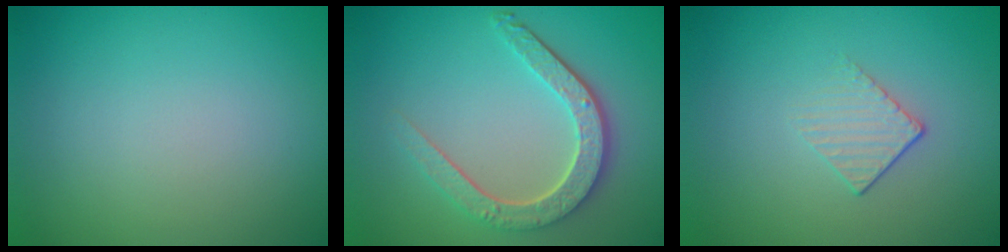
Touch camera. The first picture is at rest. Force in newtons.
{"total": 4.7, "press": 3.7, "slide": 2.9}
{"total": 1.3, "press": 0.7, "slide": 1.1}